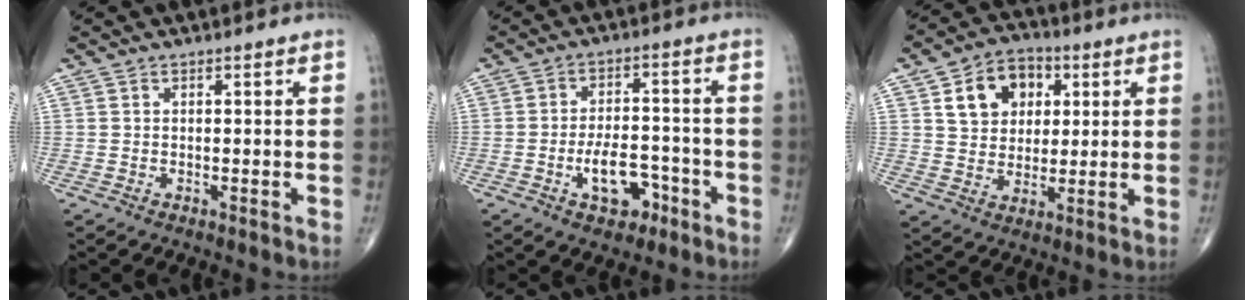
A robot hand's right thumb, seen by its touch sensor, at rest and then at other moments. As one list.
[{"total": 7.9, "force": [-3.7, 4.4, 5.5], "torque": [-0.063, 0.031, -0.057]}, {"total": 11.1, "force": [3.7, 8.5, 6.1], "torque": [-0.056, -0.004, 0.061]}]